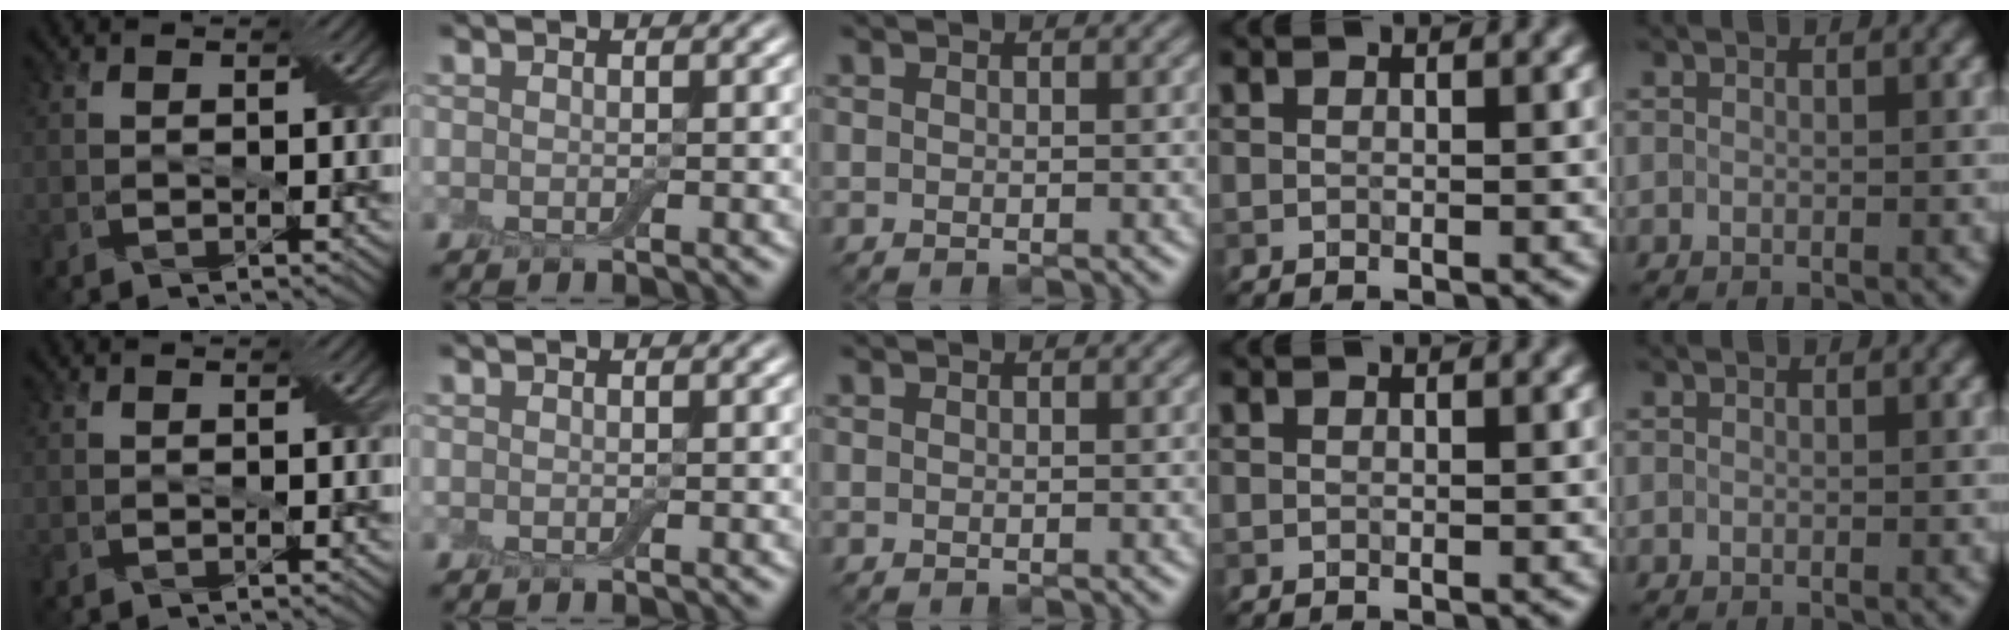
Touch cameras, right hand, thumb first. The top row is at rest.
{}